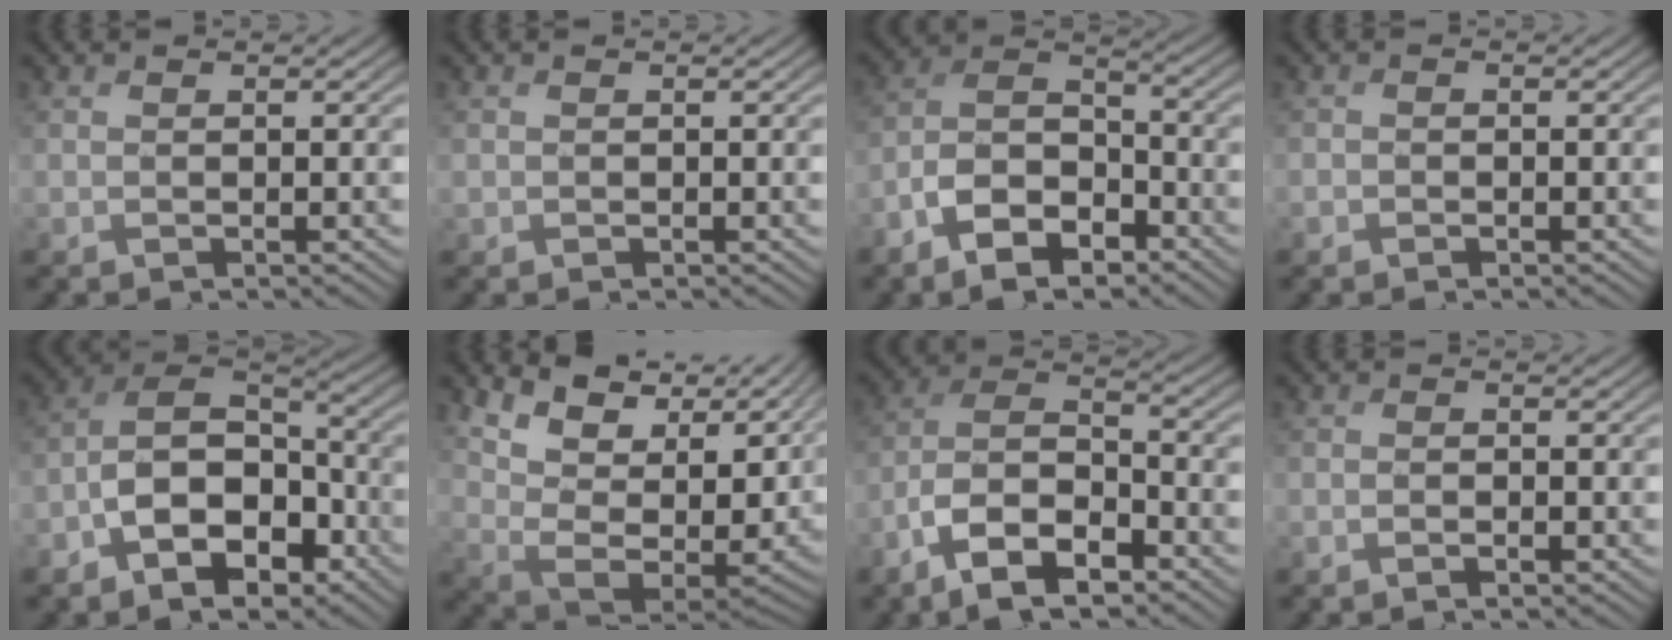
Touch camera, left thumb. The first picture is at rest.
{"total": 0.8, "force": [0.1, 0.8, 0.2], "torque": [-0.004, -0.001, 0.002]}
{"total": 9.0, "force": [-6.2, 4.4, 4.8], "torque": [-0.082, -0.001, -0.133]}
{"total": 1.2, "force": [-0.8, 0.9, 0.1], "torque": [0.002, -0.004, -0.019]}
{"total": 10.5, "force": [-5.5, 6.2, 6.4], "torque": [-0.110, -0.003, -0.119]}
{"total": 13.8, "force": [6.6, 5.4, 10.8], "torque": [-0.216, 0.001, 0.129]}
{"total": 10.6, "force": [-7.0, 4.2, 6.7], "torque": [-0.113, 0.001, -0.149]}
{"total": 1.1, "force": [-1.1, 0.1, 0.1], "torque": [0.008, 0.001, -0.025]}